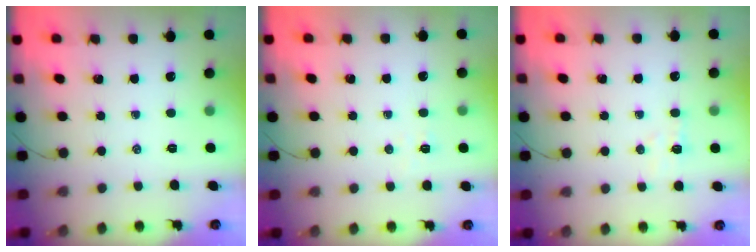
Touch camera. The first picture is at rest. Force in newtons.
{"total": 2.9, "press": 2.8, "slide": 0.9}
{"total": 5.0, "press": 4.8, "slide": 1.3}